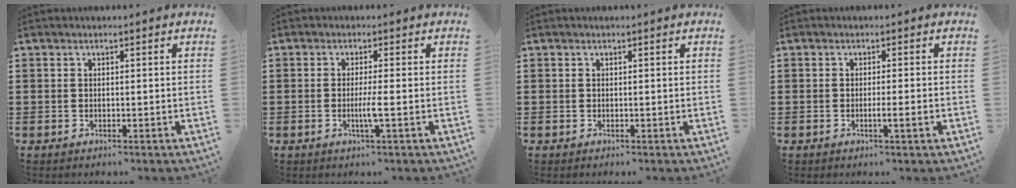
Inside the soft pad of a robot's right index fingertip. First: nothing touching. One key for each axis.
{"total": 2.9, "fx": -0.7, "fy": -0.3, "fz": 2.8, "tx": -0.049, "ty": -0.007, "tz": -0.015}
{"total": 0.0}
{"total": 2.4, "fx": -0.8, "fy": -0.3, "fz": 2.2, "tx": -0.035, "ty": -0.008, "tz": -0.016}